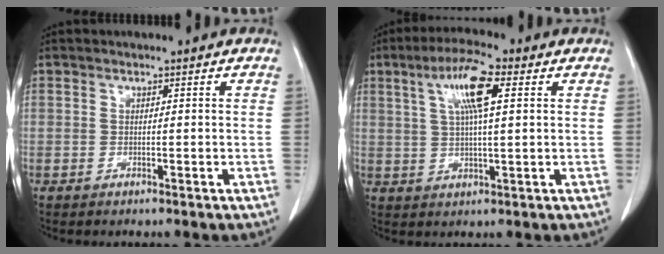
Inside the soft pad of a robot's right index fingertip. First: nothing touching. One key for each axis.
{"total": 8.3, "fx": 3.0, "fy": 1.1, "fz": 7.6, "tx": -0.147, "ty": 0.011, "tz": 0.052}